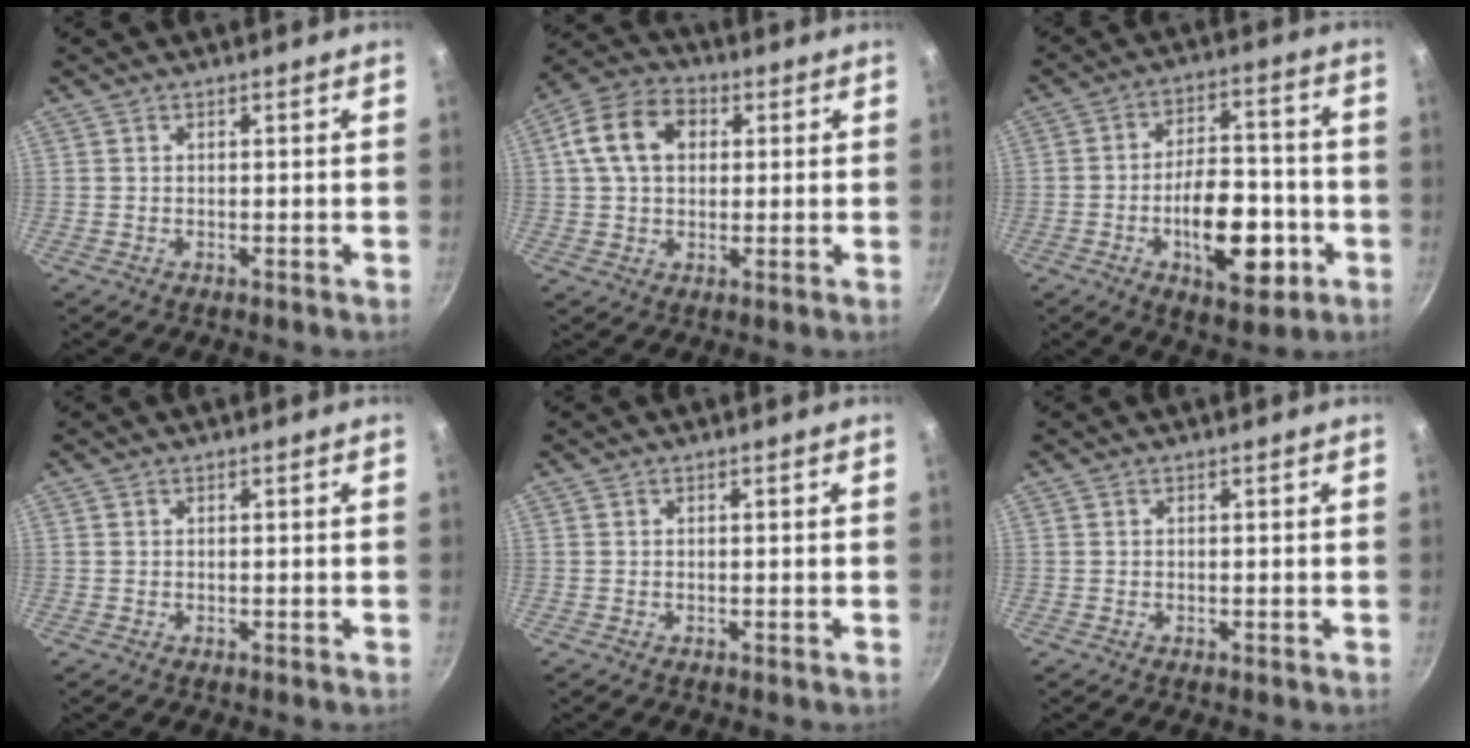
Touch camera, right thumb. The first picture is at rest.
{"total": 11.5, "force": [2.6, 8.3, 7.5], "torque": [-0.114, 0.018, 0.029]}
{"total": 16.5, "force": [-5.3, 8.6, 13.1], "torque": [-0.161, 0.035, -0.075]}
{"total": 0.0}
{"total": 0.0}
{"total": 0.0}